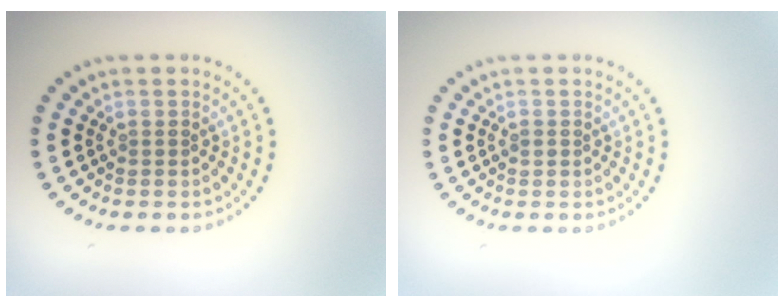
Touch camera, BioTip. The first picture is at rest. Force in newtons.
{"total": 0.7, "press": 0.7, "slide": 0.1}